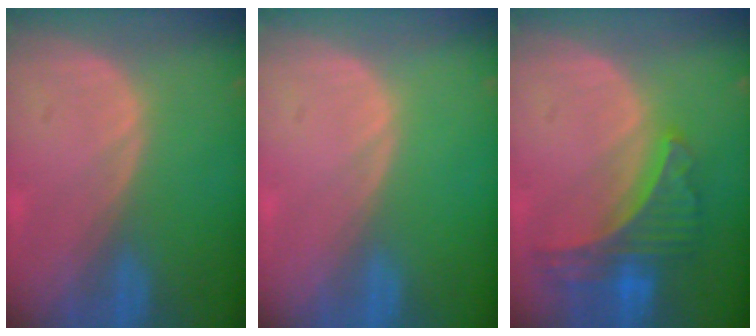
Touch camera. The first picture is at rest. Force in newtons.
{"total": 0.0}
{"total": 7.8, "press": 6.9, "slide": 3.6}